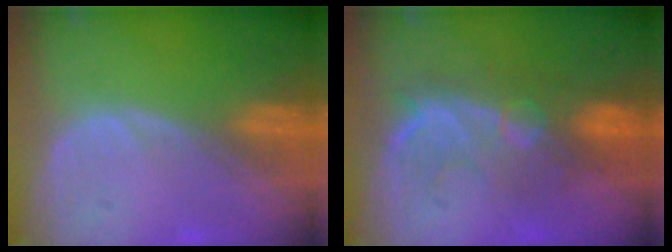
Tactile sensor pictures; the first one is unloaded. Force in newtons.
{"total": 8.8, "press": 8.4, "slide": 2.7}